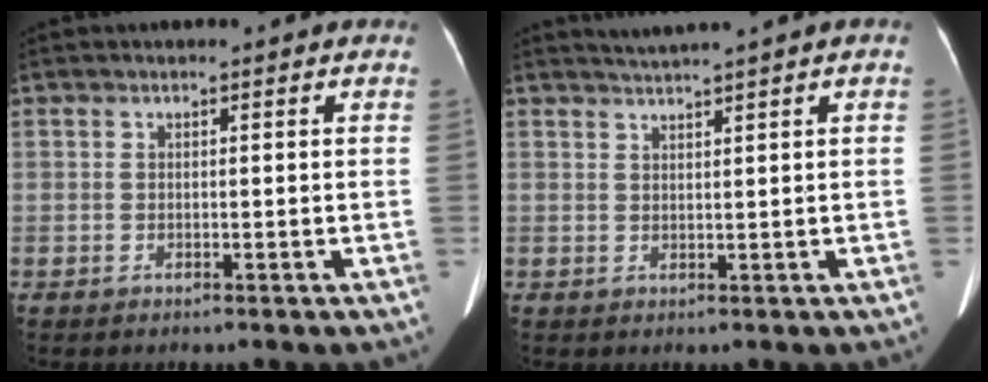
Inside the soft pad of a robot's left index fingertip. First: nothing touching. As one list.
[{"total": 1.6, "force": [1.5, -0.5, 0.4], "torque": [-0.005, 0.008, 0.032]}]